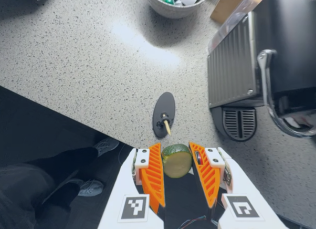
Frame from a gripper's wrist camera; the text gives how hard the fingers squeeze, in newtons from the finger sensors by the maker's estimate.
{"total": 10.7, "left": 11.0, "right": 10.4}